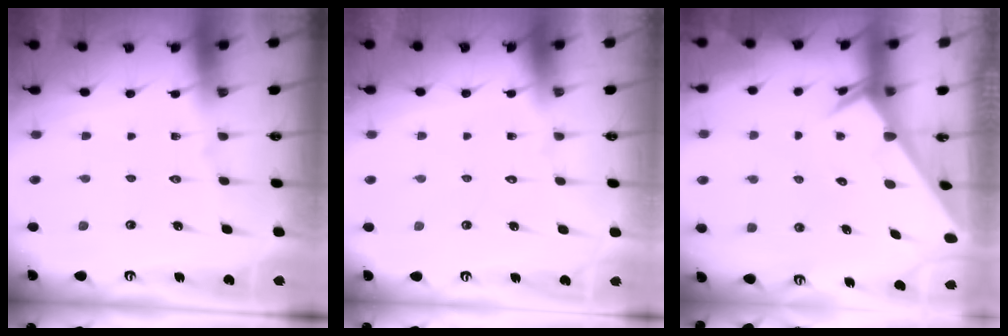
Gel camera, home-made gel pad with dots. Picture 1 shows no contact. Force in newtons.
{"total": 1.7, "press": 1.7, "slide": 0.1}
{"total": 2.4, "press": 2.4, "slide": 0.0}